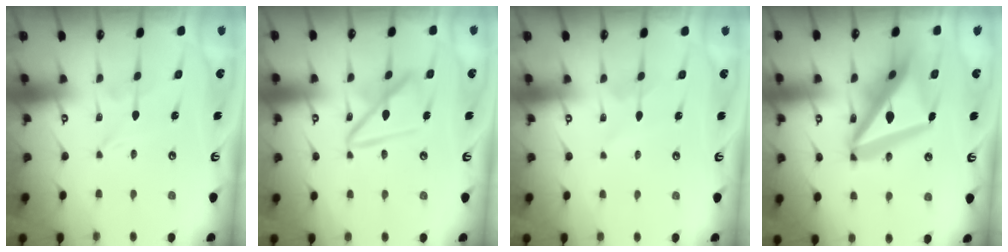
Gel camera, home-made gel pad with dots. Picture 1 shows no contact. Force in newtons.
{"total": 14.0, "press": 13.9, "slide": 1.5}
{"total": 2.7, "press": 2.7, "slide": 0.3}
{"total": 22.4, "press": 22.2, "slide": 2.9}